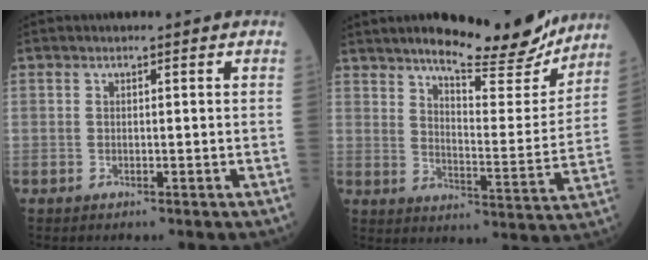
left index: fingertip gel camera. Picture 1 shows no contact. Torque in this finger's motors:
{"motor_torque": [0.99, -1.15, 0.22, 0.00]}